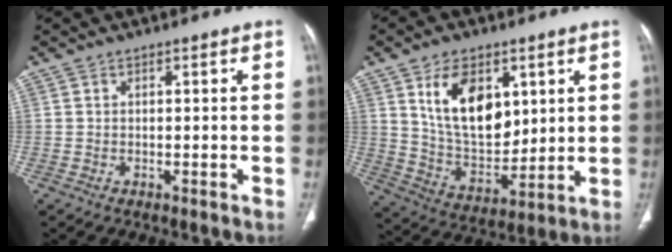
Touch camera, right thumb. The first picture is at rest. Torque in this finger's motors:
{"motor_torque": [-0.23, 0.52, 0.38, 0.47, 0.17]}